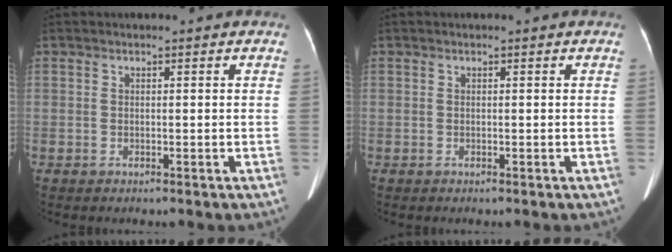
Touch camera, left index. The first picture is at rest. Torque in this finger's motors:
{"motor_torque": [0.00, 0.00, 0.00, 0.00]}